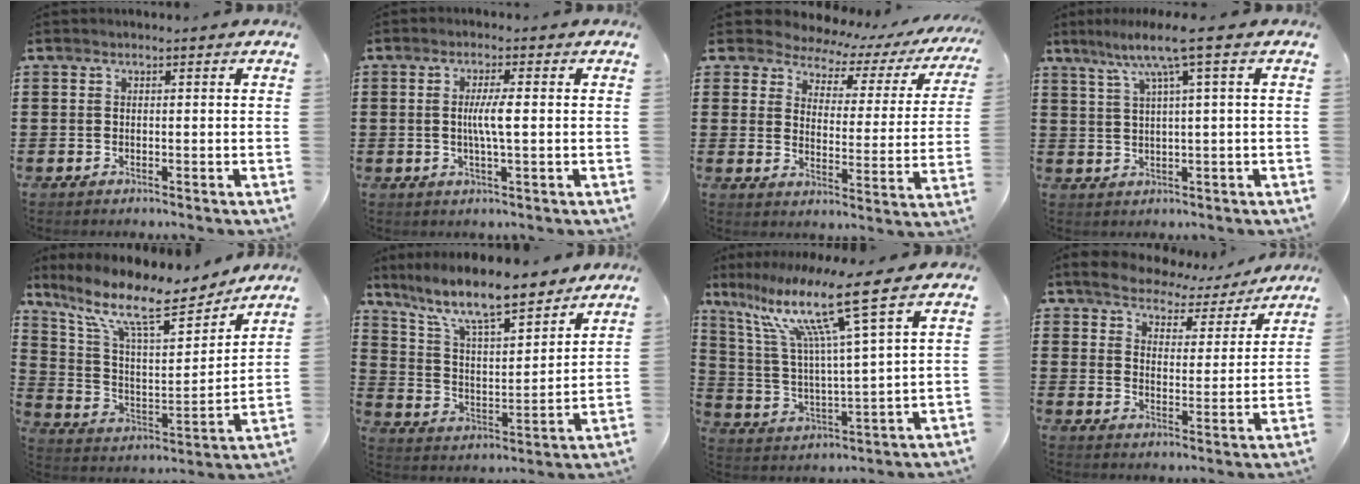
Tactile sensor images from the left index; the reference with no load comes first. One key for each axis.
{"total": 4.0, "fx": 0.0, "fy": 0.3, "fz": 4.0, "tx": -0.074, "ty": -0.004, "tz": -0.002}
{"total": 4.1, "fx": 3.6, "fy": 1.7, "fz": 0.7, "tx": -0.034, "ty": -0.031, "tz": 0.054}
{"total": 6.5, "fx": 2.5, "fy": 0.1, "fz": 6.0, "tx": -0.122, "ty": 0.001, "tz": 0.037}
{"total": 12.8, "fx": 9.6, "fy": 3.1, "fz": 7.9, "tx": -0.182, "ty": -0.048, "tz": 0.160}
{"total": 10.2, "fx": 8.6, "fy": 1.7, "fz": 5.1, "tx": -0.133, "ty": -0.044, "tz": 0.149}
{"total": 13.6, "fx": 8.8, "fy": 0.5, "fz": 10.4, "tx": -0.219, "ty": -0.040, "tz": 0.139}
{"total": 4.9, "fx": 4.8, "fy": 1.0, "fz": 0.3, "tx": -0.037, "ty": -0.032, "tz": 0.079}